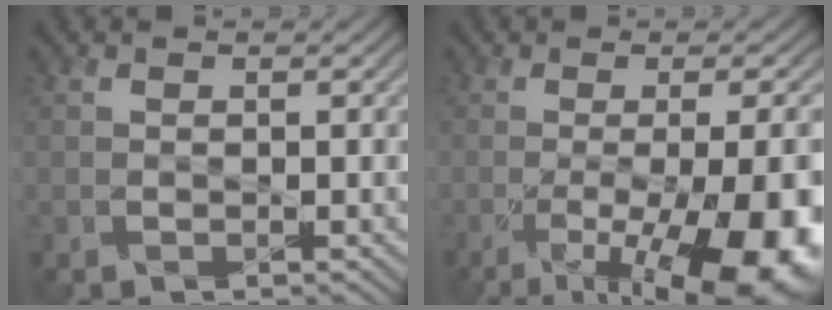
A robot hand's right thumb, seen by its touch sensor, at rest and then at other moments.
{"total": 15.7, "force": [-5.9, 4.7, 13.7], "torque": [-0.180, -0.025, -0.073]}